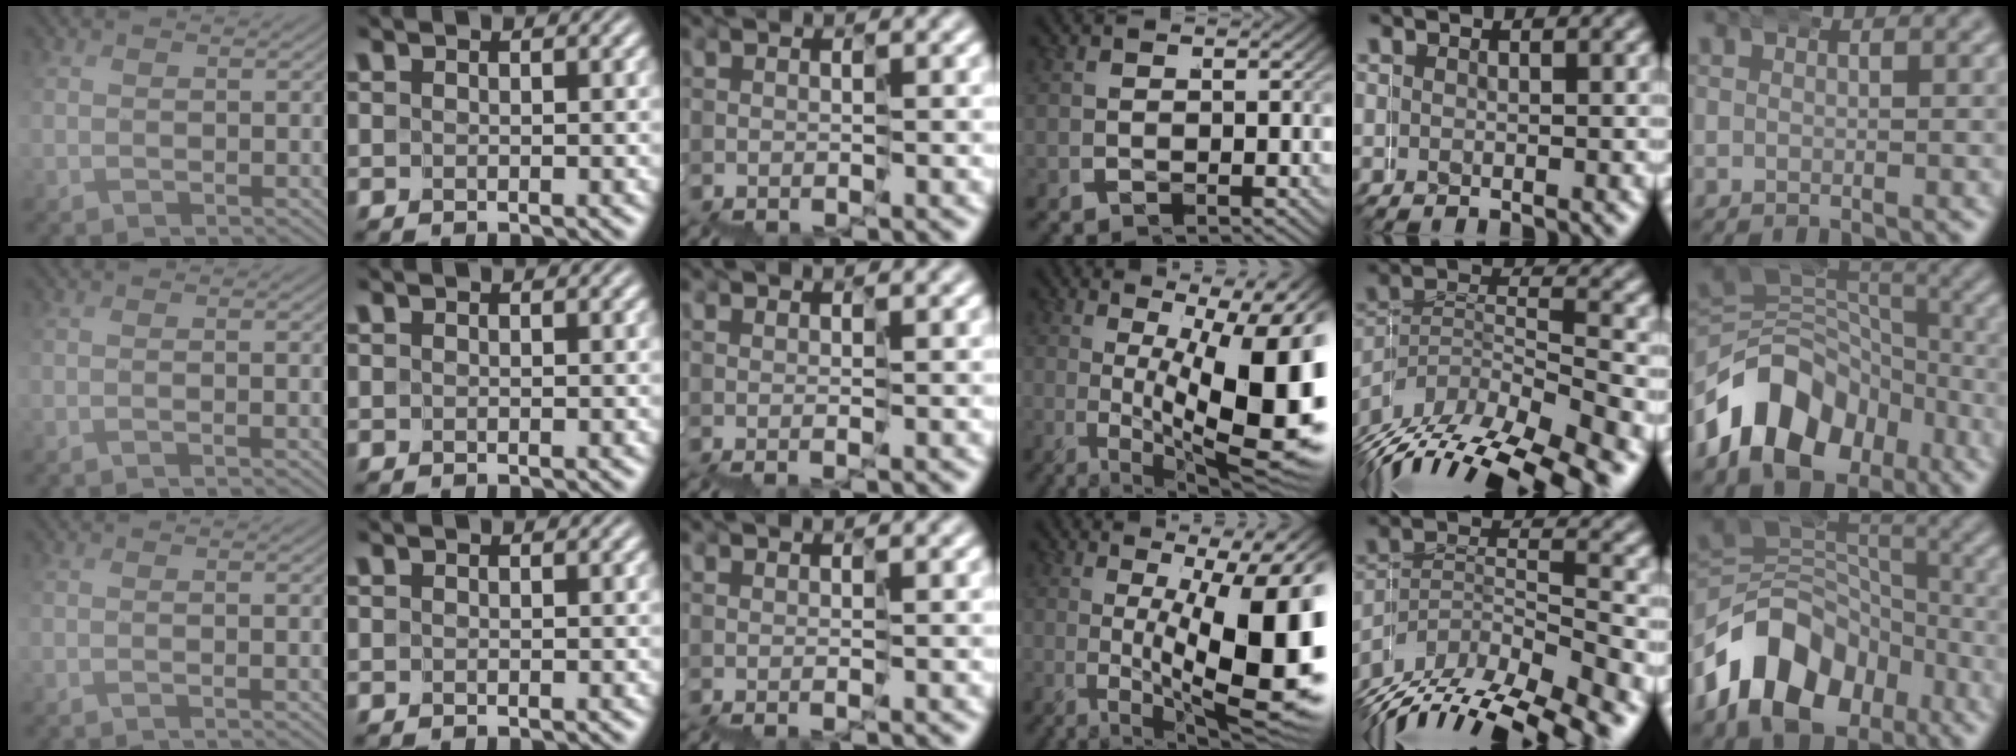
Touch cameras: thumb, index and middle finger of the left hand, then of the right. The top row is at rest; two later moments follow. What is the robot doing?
{"motion": "wrap", "object": "duck tape"}